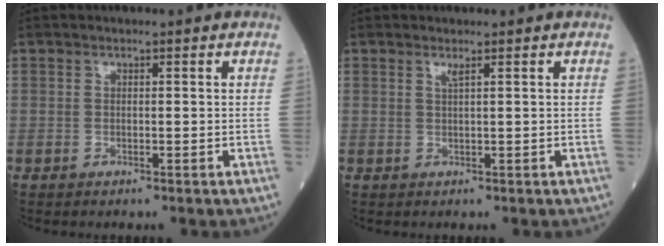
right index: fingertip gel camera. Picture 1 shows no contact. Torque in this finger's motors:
{"motor_torque": [-0.03, -0.02, -0.02, 0.03]}